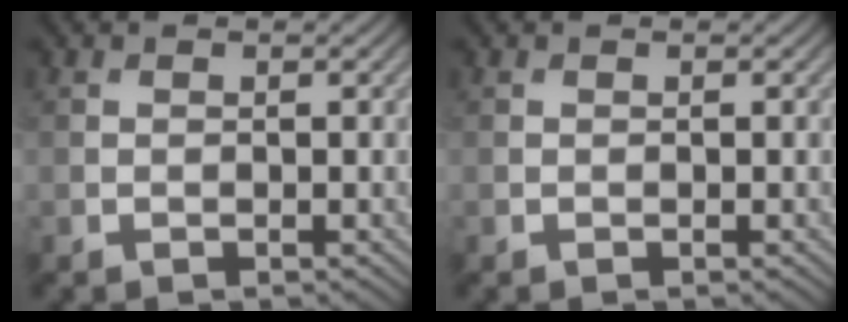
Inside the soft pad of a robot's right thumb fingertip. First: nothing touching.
{"total": 0.0}